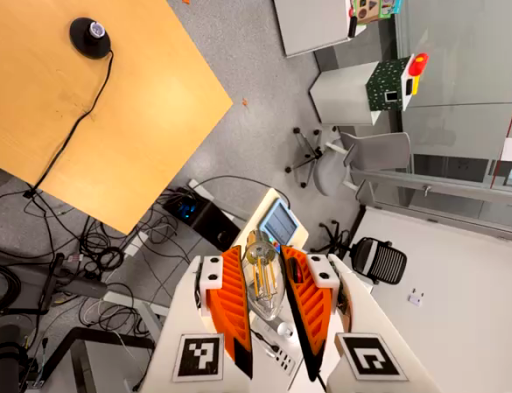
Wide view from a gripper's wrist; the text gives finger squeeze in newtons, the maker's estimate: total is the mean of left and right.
{"total": 8.6, "left": 7.7, "right": 9.4}